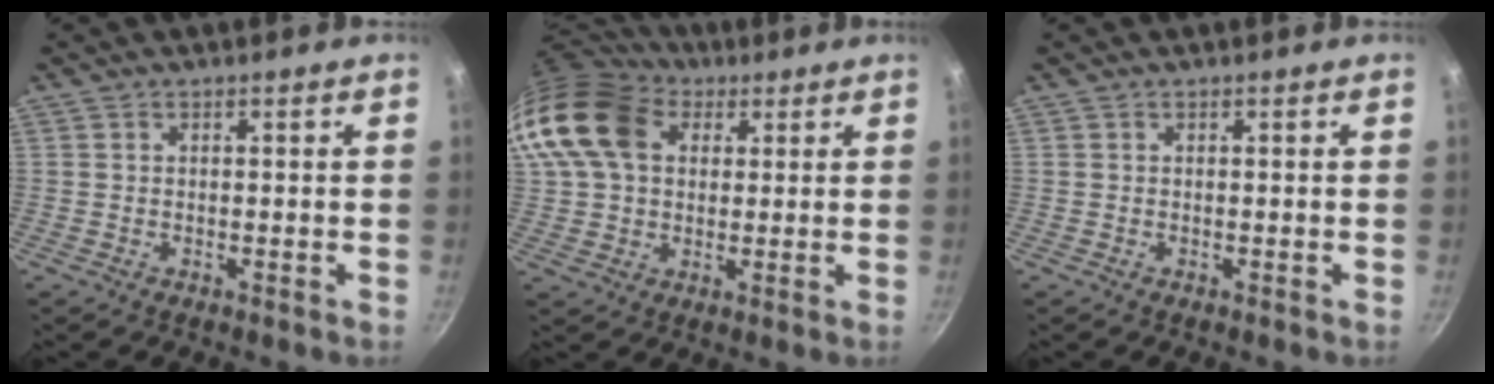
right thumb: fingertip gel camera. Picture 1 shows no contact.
{"total": 18.7, "force": [5.6, 13.7, 11.4], "torque": [-0.237, 0.026, 0.090]}
{"total": 0.0}